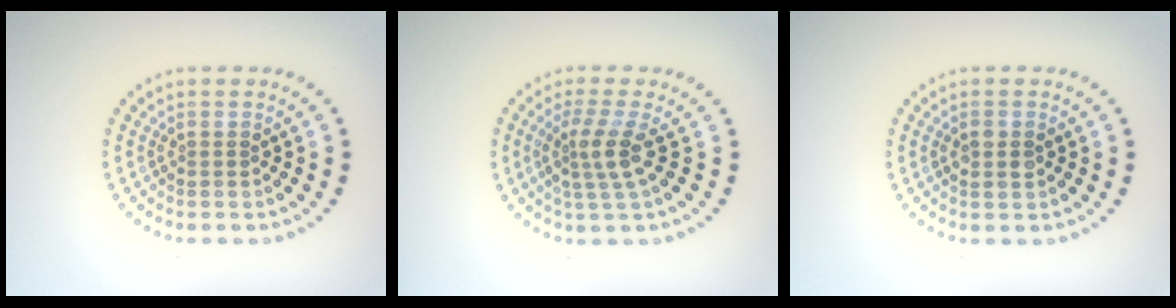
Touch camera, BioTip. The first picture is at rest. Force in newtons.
{"total": 2.9, "press": 2.2, "slide": 1.9}
{"total": 1.4, "press": 1.4, "slide": 0.2}